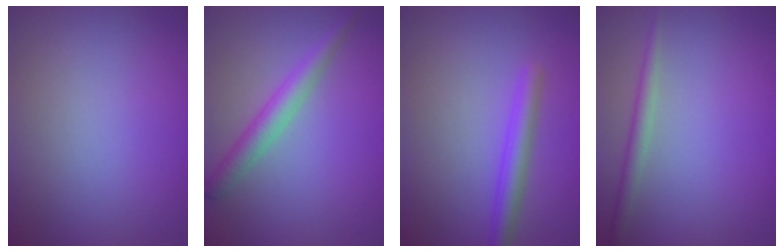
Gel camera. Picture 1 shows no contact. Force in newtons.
{"total": 2.8, "press": 2.8, "slide": 0.1}
{"total": 2.7, "press": 2.7, "slide": 0.1}
{"total": 1.7, "press": 1.7, "slide": 0.1}